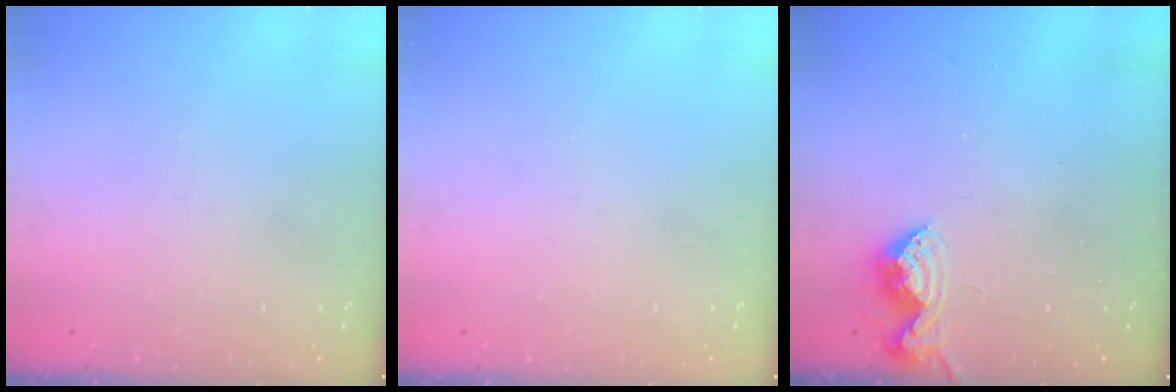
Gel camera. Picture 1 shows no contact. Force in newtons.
{"total": 0.0}
{"total": 8.7, "press": 8.7, "slide": 0.5}